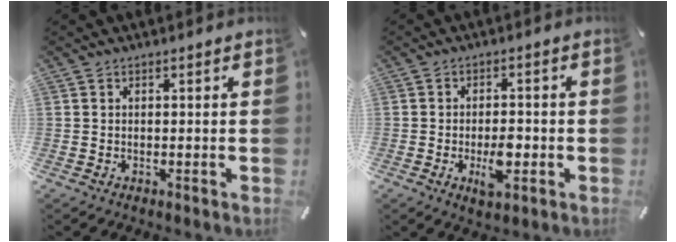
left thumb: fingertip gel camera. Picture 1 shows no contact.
{"total": 6.3, "force": [-1.8, 3.2, 5.1], "torque": [-0.087, 0.004, -0.030]}